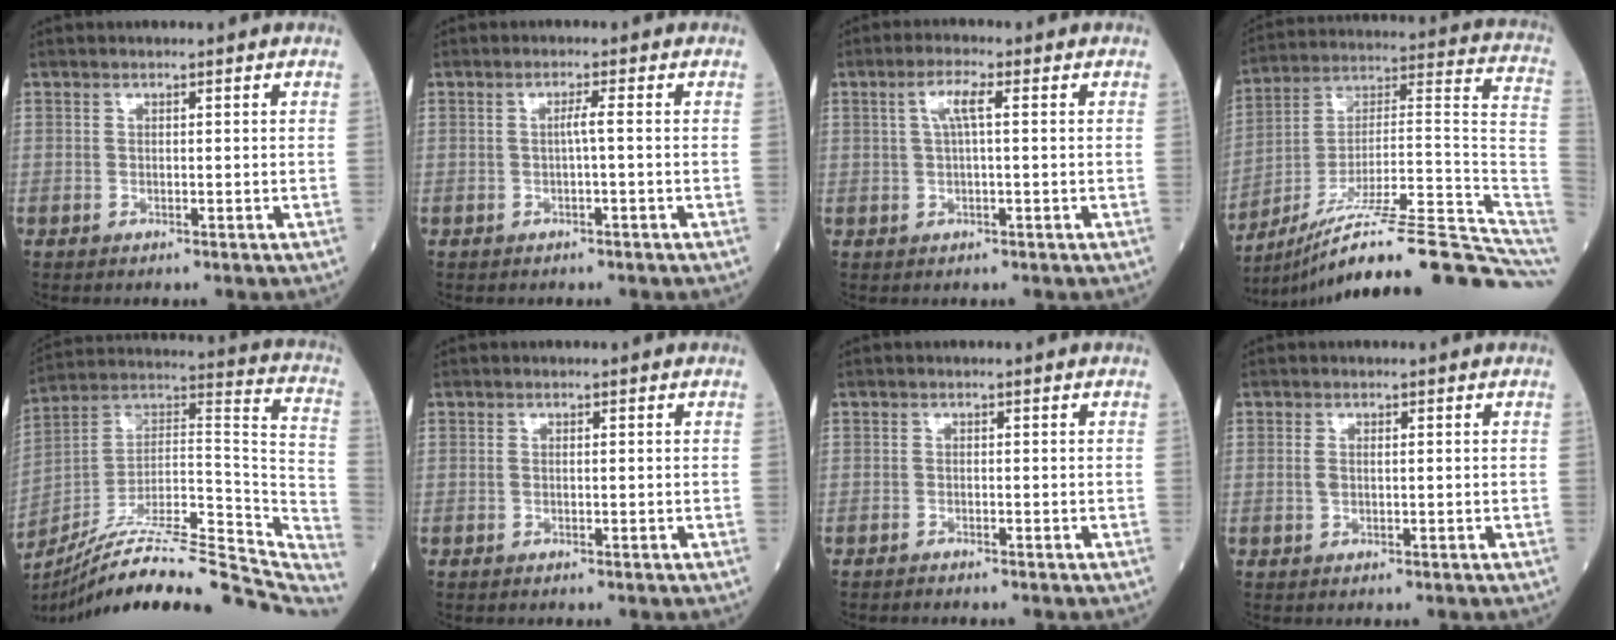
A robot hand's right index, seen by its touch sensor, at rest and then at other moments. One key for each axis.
{"total": 1.4, "fx": -0.2, "fy": -0.3, "fz": 1.4, "tx": -0.025, "ty": 0.002, "tz": -0.005}
{"total": 3.6, "fx": 0.9, "fy": 0.5, "fz": 3.4, "tx": -0.071, "ty": 0.013, "tz": 0.018}
{"total": 27.3, "fx": -20.9, "fy": 1.3, "fz": 17.5, "tx": -0.167, "ty": 0.040, "tz": -0.322}
{"total": 31.3, "fx": -26.4, "fy": 4.7, "fz": 16.1, "tx": -0.182, "ty": 0.003, "tz": -0.388}
{"total": 0.6, "fx": 0.0, "fy": 0.2, "fz": 0.6, "tx": -0.019, "ty": 0.004, "tz": 0.003}
{"total": 0.7, "fx": -0.7, "fy": 0.1, "fz": 0.0, "tx": -0.005, "ty": -0.001, "tz": -0.013}
{"total": 1.5, "fx": 0.1, "fy": 0.7, "fz": 1.4, "tx": -0.033, "ty": 0.003, "tz": 0.004}